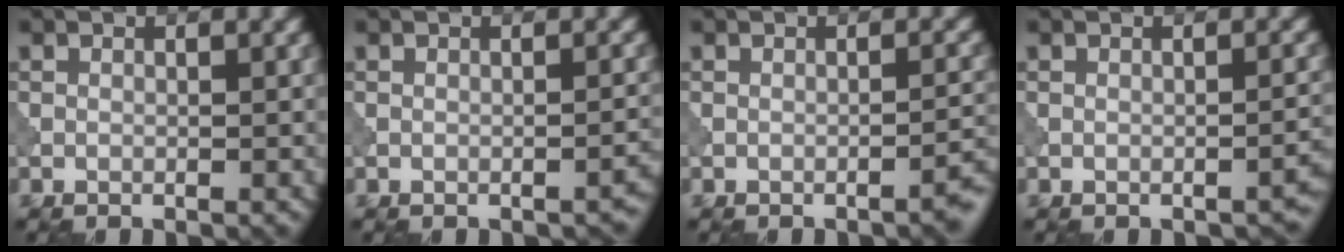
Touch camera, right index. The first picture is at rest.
{"total": 1.0, "force": [-0.9, 0.3, 0.4], "torque": [-0.007, 0.001, -0.012]}
{"total": 1.8, "force": [-1.3, 0.3, 1.1], "torque": [-0.010, 0.008, -0.023]}
{"total": 1.3, "force": [-1.0, 0.4, 0.7], "torque": [-0.007, 0.002, -0.014]}